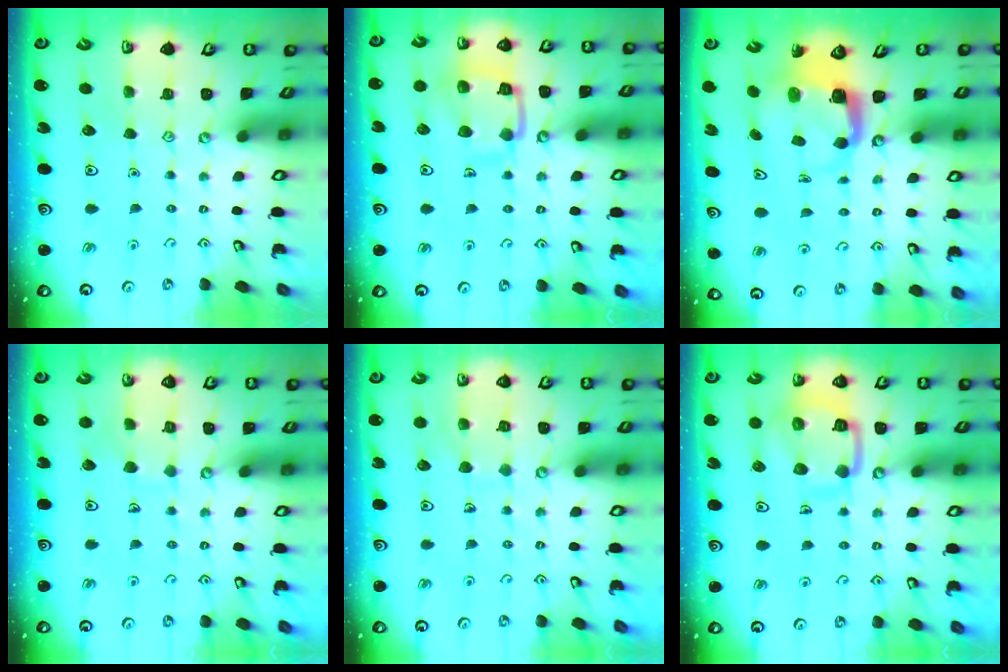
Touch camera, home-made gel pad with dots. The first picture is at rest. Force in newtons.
{"total": 12.2, "press": 12.2, "slide": 1.3}
{"total": 4.1, "press": 4.0, "slide": 0.4}
{"total": 5.9, "press": 5.9, "slide": 0.3}
{"total": 7.4, "press": 7.4, "slide": 0.4}
{"total": 16.5, "press": 16.5, "slide": 1.6}